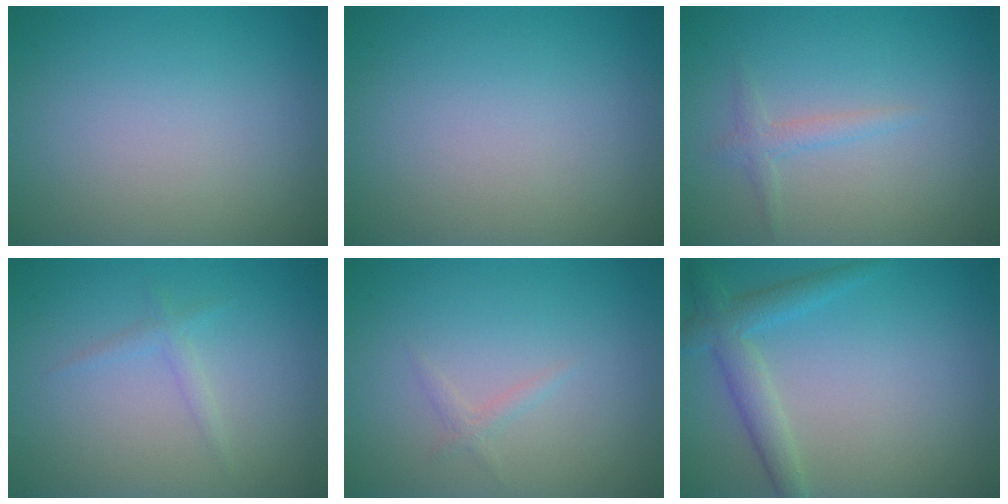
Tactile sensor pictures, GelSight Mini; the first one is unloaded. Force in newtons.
{"total": 0.0}
{"total": 1.3, "press": 1.3, "slide": 0.0}
{"total": 1.1, "press": 1.1, "slide": 0.1}
{"total": 0.8, "press": 0.8, "slide": 0.0}
{"total": 3.0, "press": 3.0, "slide": 0.0}